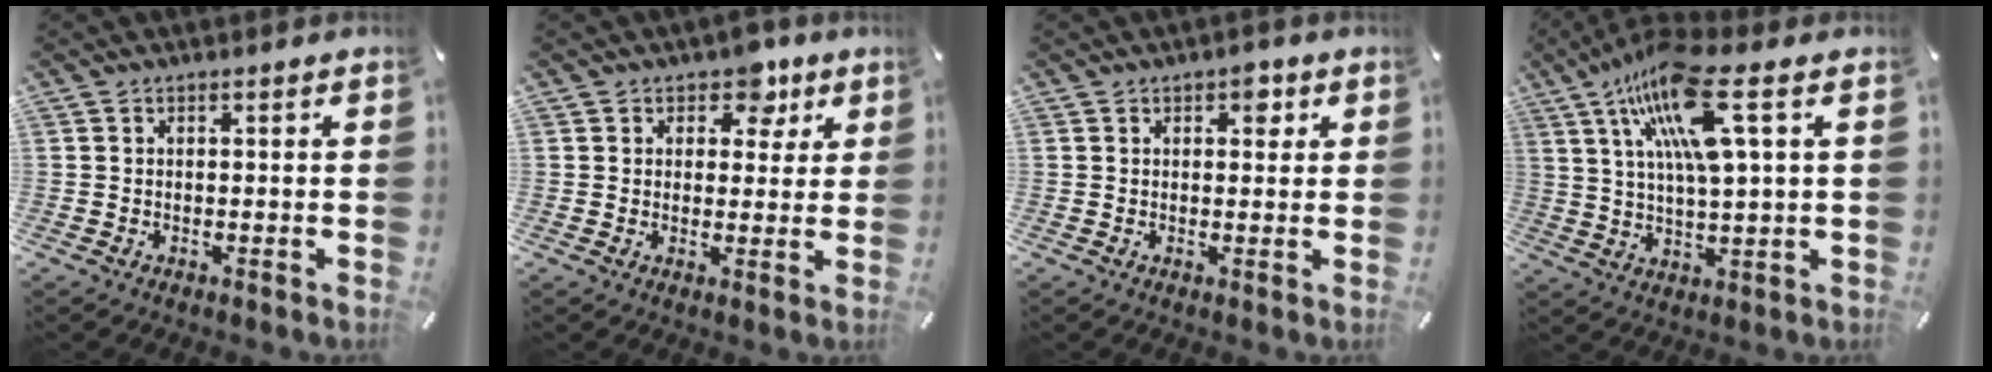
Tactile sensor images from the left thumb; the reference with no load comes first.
{"total": 6.4, "force": [3.5, 4.7, 2.6], "torque": [-0.014, -0.019, 0.053]}
{"total": 3.3, "force": [1.6, 2.1, 2.0], "torque": [-0.003, -0.009, 0.017]}
{"total": 16.4, "force": [7.2, 3.7, 14.3], "torque": [-0.284, -0.015, 0.112]}